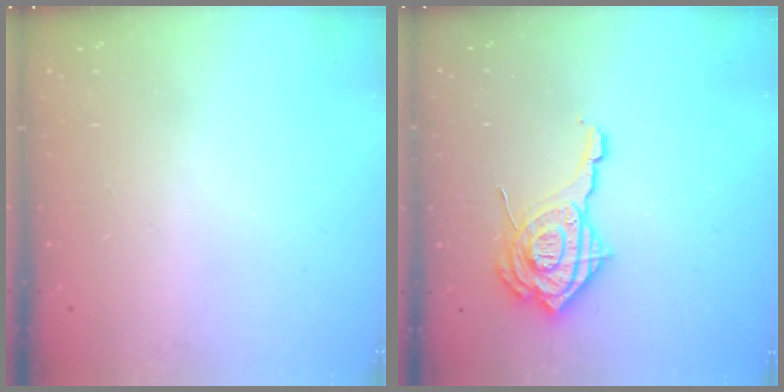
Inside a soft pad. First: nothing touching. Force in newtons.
{"total": 16.7, "press": 16.6, "slide": 1.5}